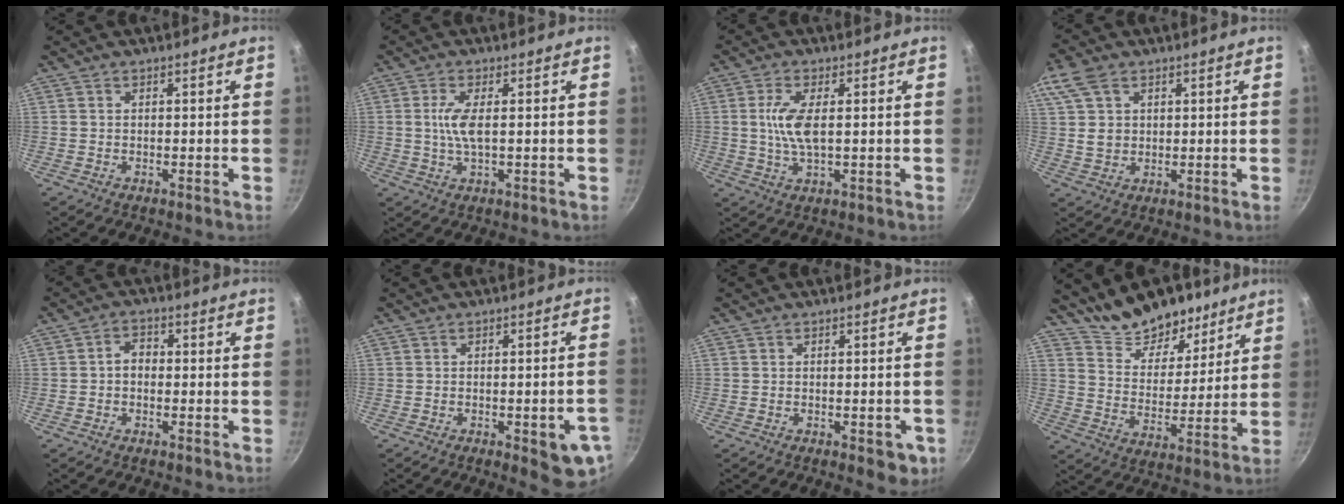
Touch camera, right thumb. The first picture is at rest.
{"total": 5.0, "force": [0.2, 1.4, 4.8], "torque": [-0.109, 0.001, 0.003]}
{"total": 6.8, "force": [0.6, 2.3, 6.3], "torque": [-0.136, -0.001, 0.010]}
{"total": 8.0, "force": [3.5, 5.6, 4.6], "torque": [-0.075, -0.003, 0.063]}
{"total": 2.9, "force": [-0.5, 2.2, 1.9], "torque": [-0.020, 0.013, -0.016]}
{"total": 8.6, "force": [-3.0, 2.7, 7.6], "torque": [-0.071, 0.008, -0.032]}
{"total": 4.5, "force": [-1.7, 2.1, 3.6], "torque": [-0.030, 0.004, -0.018]}
{"total": 15.0, "force": [11.5, 7.2, 6.3], "torque": [-0.052, -0.080, 0.188]}